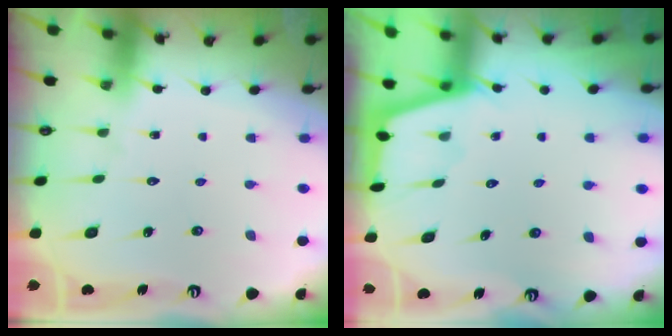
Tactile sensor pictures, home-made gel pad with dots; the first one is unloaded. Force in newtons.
{"total": 2.2, "press": 2.2, "slide": 0.1}